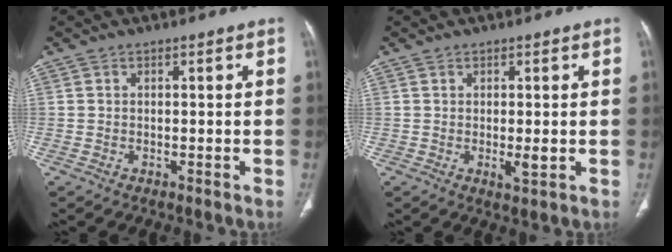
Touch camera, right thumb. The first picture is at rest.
{"total": 2.1, "force": [0.0, 0.5, 2.0], "torque": [-0.031, -0.007, 0.003]}